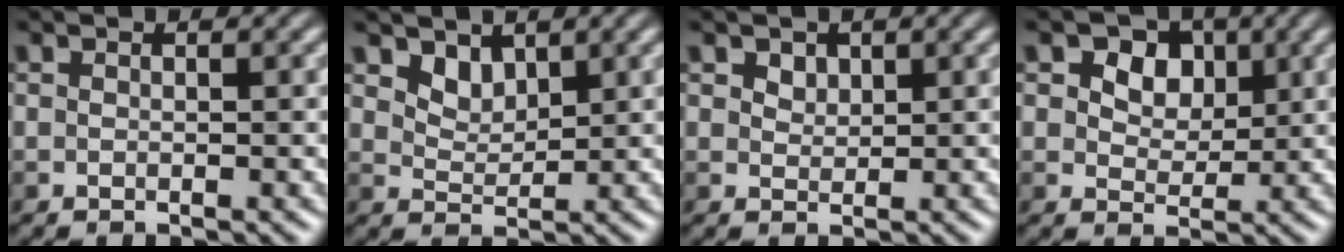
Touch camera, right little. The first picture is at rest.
{"total": 1.9, "force": [1.4, 1.0, 0.7], "torque": [-0.015, -0.006, 0.027]}
{"total": 1.3, "force": [0.8, 0.9, 0.4], "torque": [-0.007, -0.004, 0.017]}
{"total": 5.6, "force": [2.5, 4.0, 3.0], "torque": [-0.054, 0.007, 0.036]}